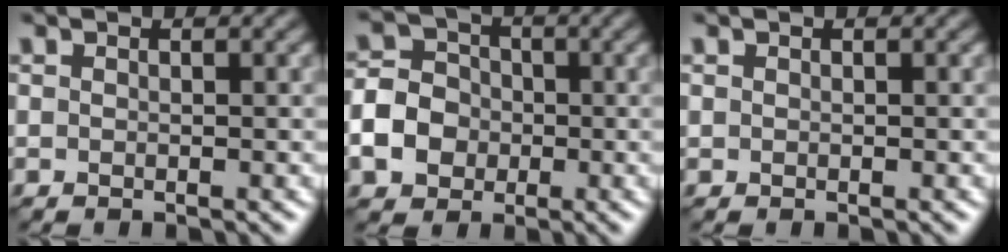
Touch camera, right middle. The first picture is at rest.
{"total": 5.1, "force": [-1.4, 4.4, 2.3], "torque": [-0.043, 0.002, -0.035]}
{"total": 0.0}